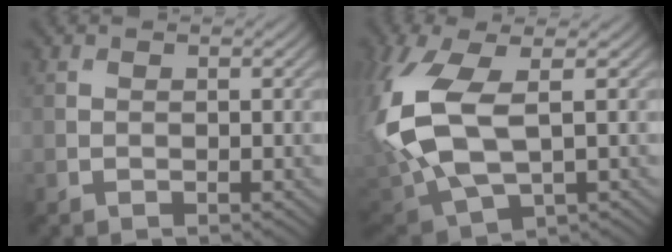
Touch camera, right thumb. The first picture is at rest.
{"total": 13.6, "force": [0.9, 7.1, 11.6], "torque": [-0.305, -0.012, 0.024]}